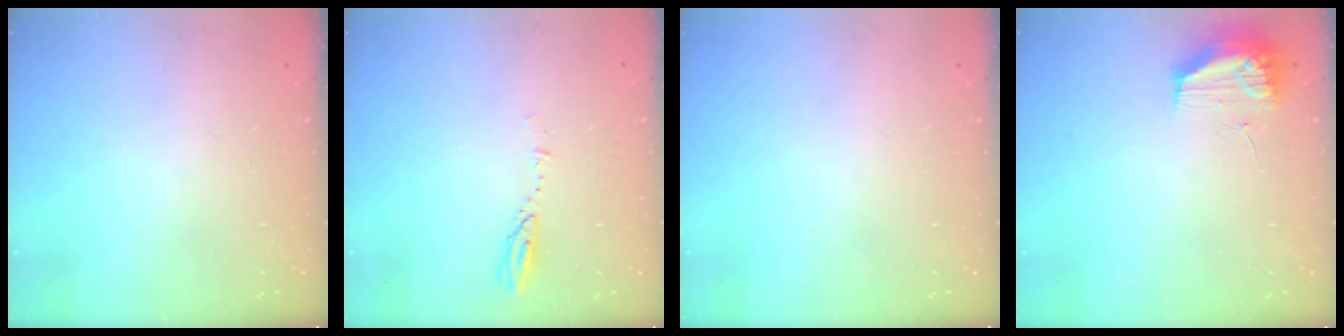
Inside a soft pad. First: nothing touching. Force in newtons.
{"total": 3.2, "press": 3.2, "slide": 0.3}
{"total": 0.0}
{"total": 10.7, "press": 10.7, "slide": 0.7}